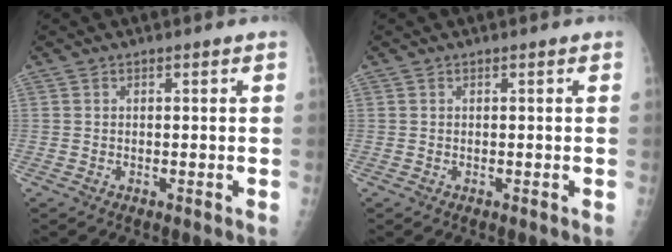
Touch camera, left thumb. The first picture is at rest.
{"total": 0.0}